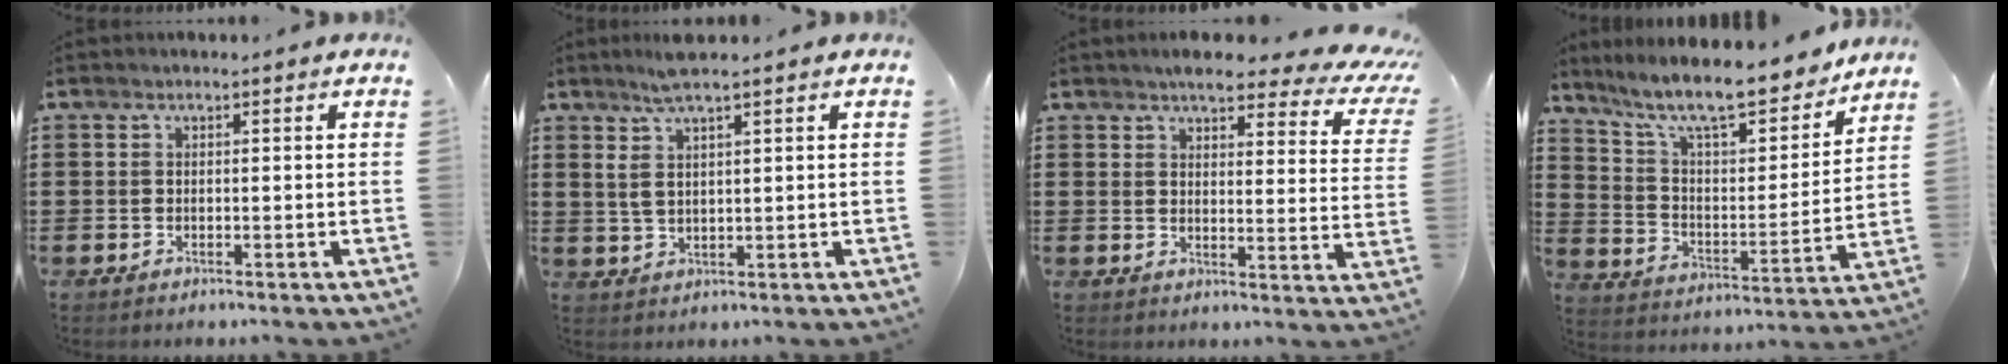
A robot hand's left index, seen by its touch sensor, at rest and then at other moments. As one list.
[{"total": 4.4, "force": [2.5, 0.7, 3.6], "torque": [-0.081, 0.001, 0.042]}, {"total": 5.7, "force": [4.6, 1.4, 3.1], "torque": [-0.062, -0.022, 0.075]}, {"total": 11.2, "force": [9.5, 1.7, 5.6], "torque": [-0.139, -0.058, 0.162]}]